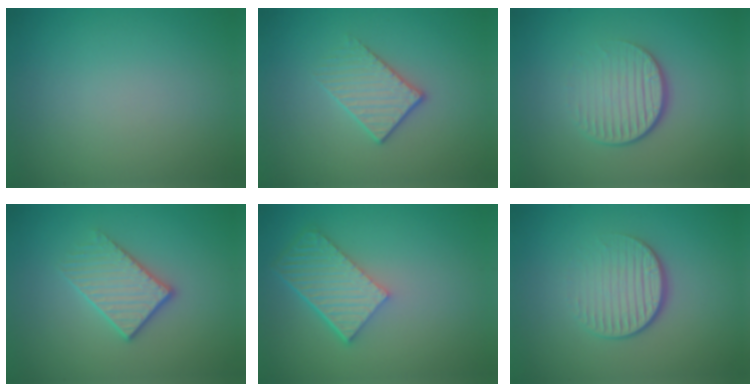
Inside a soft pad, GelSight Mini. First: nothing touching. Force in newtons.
{"total": 2.2, "press": 1.9, "slide": 1.2}
{"total": 4.3, "press": 2.6, "slide": 3.4}
{"total": 2.9, "press": 2.6, "slide": 1.2}
{"total": 5.7, "press": 4.3, "slide": 3.7}
{"total": 4.1, "press": 2.6, "slide": 3.2}